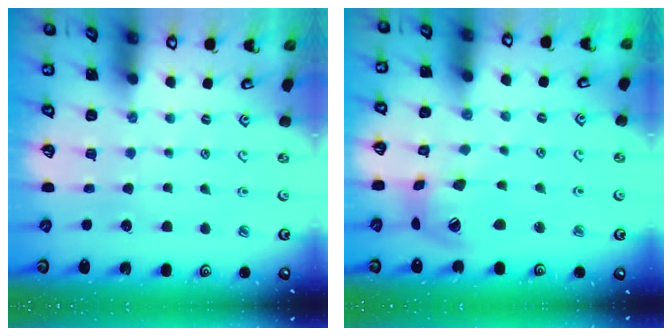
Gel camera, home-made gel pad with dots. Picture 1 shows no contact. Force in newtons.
{"total": 16.7, "press": 16.5, "slide": 2.6}